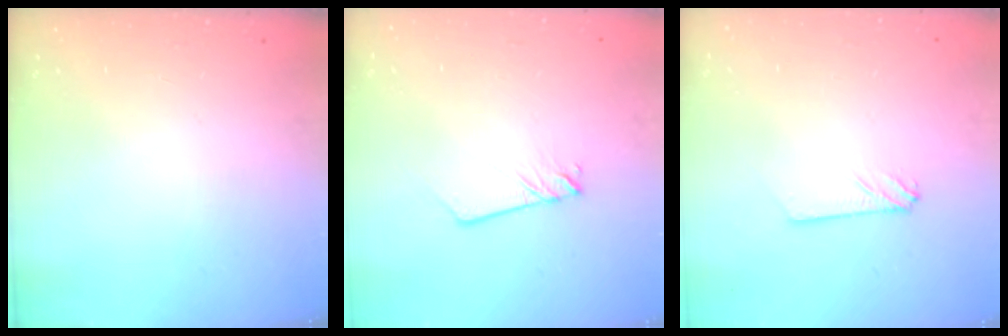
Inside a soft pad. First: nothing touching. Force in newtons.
{"total": 2.1, "press": 2.1, "slide": 0.1}
{"total": 2.7, "press": 2.7, "slide": 0.3}